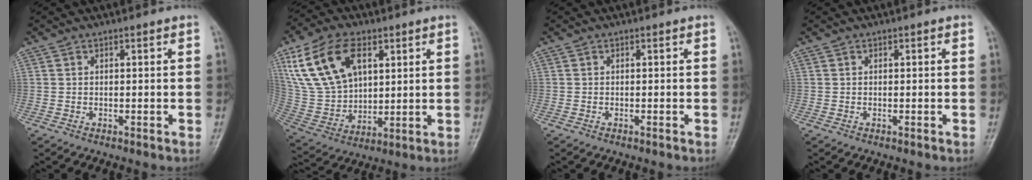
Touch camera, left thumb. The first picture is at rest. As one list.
[{"total": 17.2, "force": [7.3, 10.7, 11.3], "torque": [-0.194, -0.016, 0.150]}, {"total": 0.0}, {"total": 0.0}]